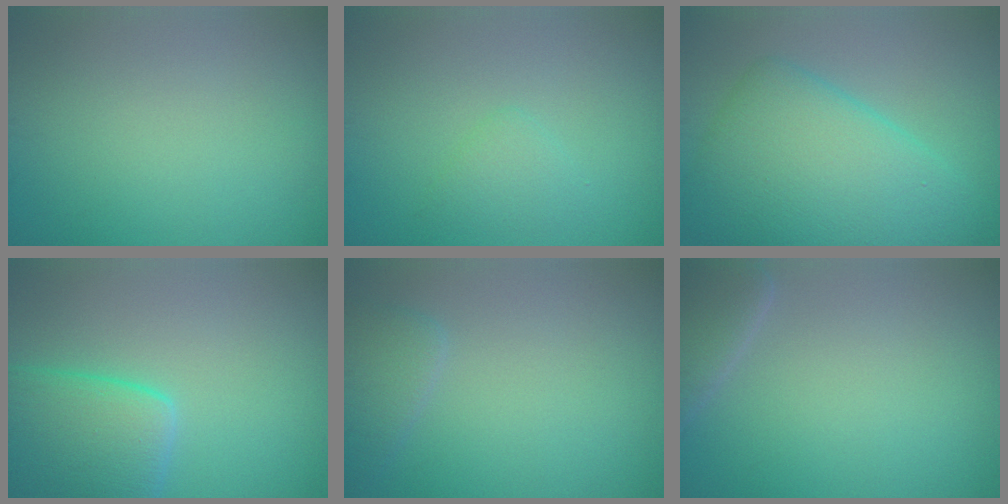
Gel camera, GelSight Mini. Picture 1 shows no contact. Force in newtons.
{"total": 1.4, "press": 1.4, "slide": 0.1}
{"total": 7.8, "press": 7.8, "slide": 0.2}
{"total": 6.9, "press": 6.9, "slide": 0.5}
{"total": 1.9, "press": 1.9, "slide": 0.2}
{"total": 3.2, "press": 3.2, "slide": 0.3}